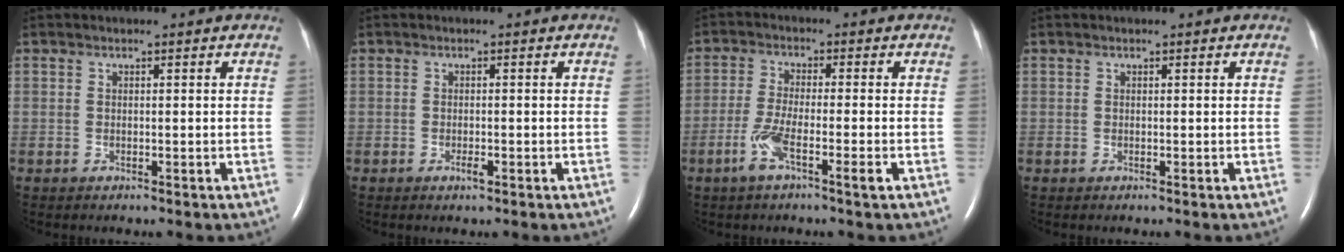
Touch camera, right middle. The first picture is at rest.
{"total": 1.1, "force": [-0.6, 0.3, 0.8], "torque": [-0.017, -0.001, -0.009]}
{"total": 5.5, "force": [-2.6, 0.2, 4.8], "torque": [-0.101, -0.008, -0.053]}
{"total": 0.0}